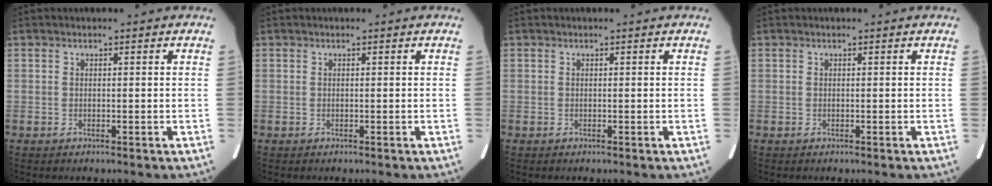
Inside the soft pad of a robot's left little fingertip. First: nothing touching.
{"total": 0.0}
{"total": 0.0}
{"total": 0.0}